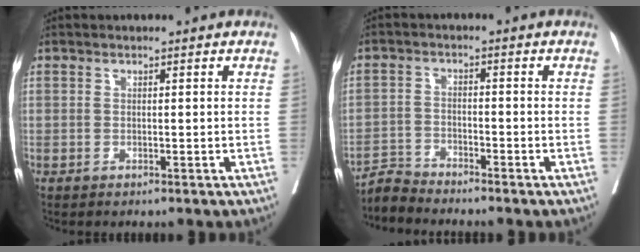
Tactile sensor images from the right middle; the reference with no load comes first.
{"total": 3.6, "force": [-3.4, -0.3, -0.9], "torque": [0.017, -0.014, -0.068]}